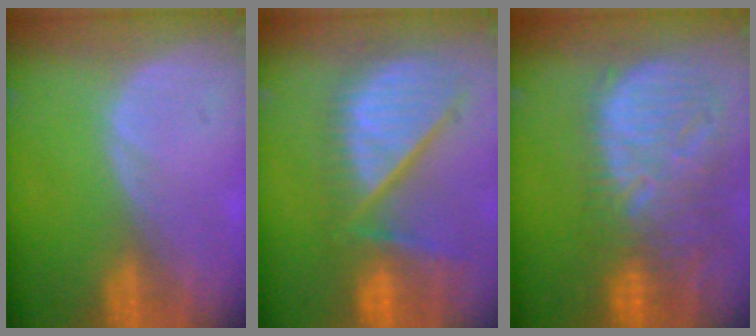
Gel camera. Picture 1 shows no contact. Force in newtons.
{"total": 12.5, "press": 10.7, "slide": 6.5}
{"total": 13.4, "press": 11.5, "slide": 7.0}